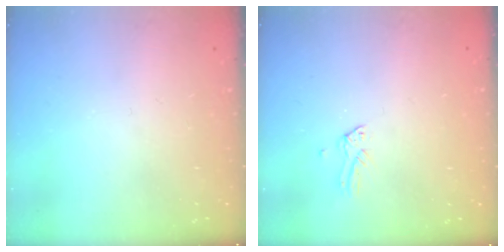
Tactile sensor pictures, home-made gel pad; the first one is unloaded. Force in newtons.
{"total": 0.0}